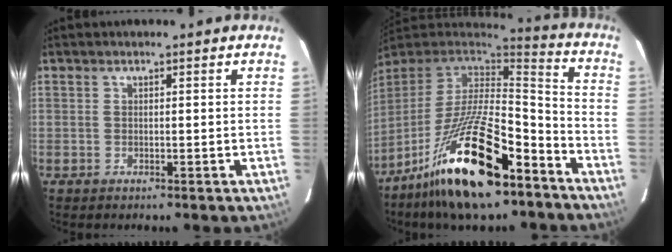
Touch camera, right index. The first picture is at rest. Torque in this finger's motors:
{"motor_torque": [1.56, -0.58, 1.05, 0.21]}